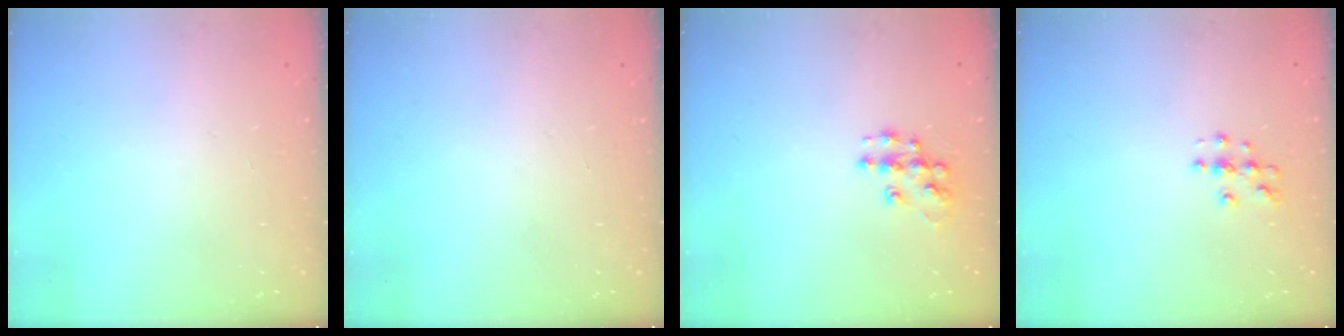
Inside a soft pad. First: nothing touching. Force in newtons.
{"total": 0.0}
{"total": 9.2, "press": 9.2, "slide": 0.5}
{"total": 3.8, "press": 3.8, "slide": 0.2}